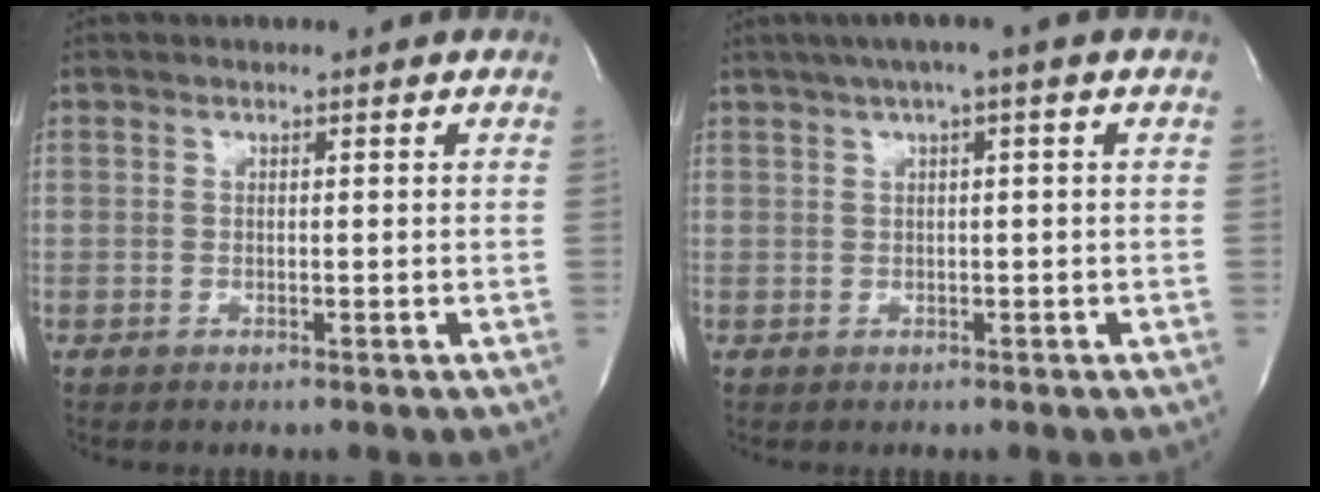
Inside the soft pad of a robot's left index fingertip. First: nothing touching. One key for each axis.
{"total": 4.4, "fx": 2.3, "fy": -0.3, "fz": 3.8, "tx": -0.069, "ty": 0.026, "tz": 0.040}